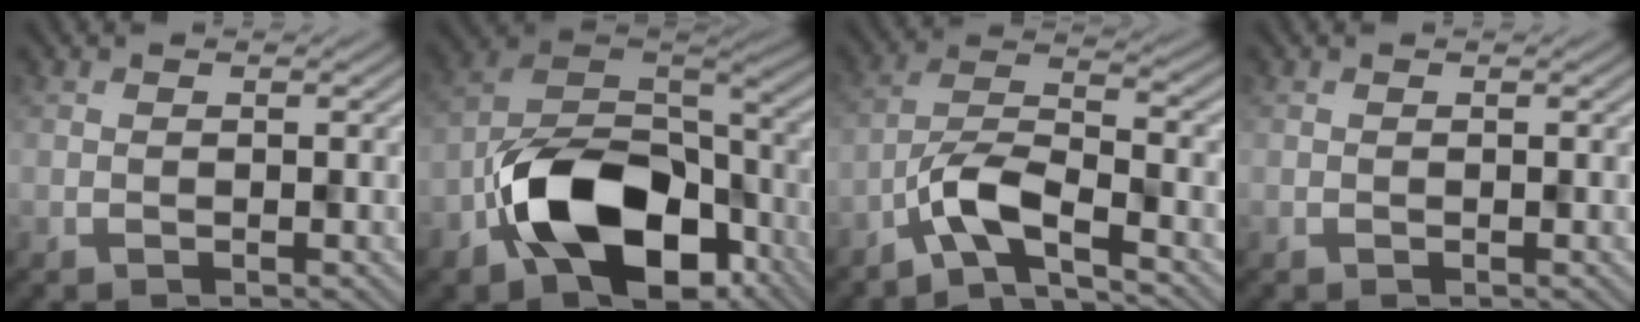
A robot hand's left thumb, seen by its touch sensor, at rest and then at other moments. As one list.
[{"total": 13.9, "force": [-6.8, 8.3, 8.9], "torque": [-0.157, -0.015, -0.133]}, {"total": 6.0, "force": [-4.0, 1.5, 4.3], "torque": [-0.081, 0.008, -0.088]}, {"total": 0.0}]